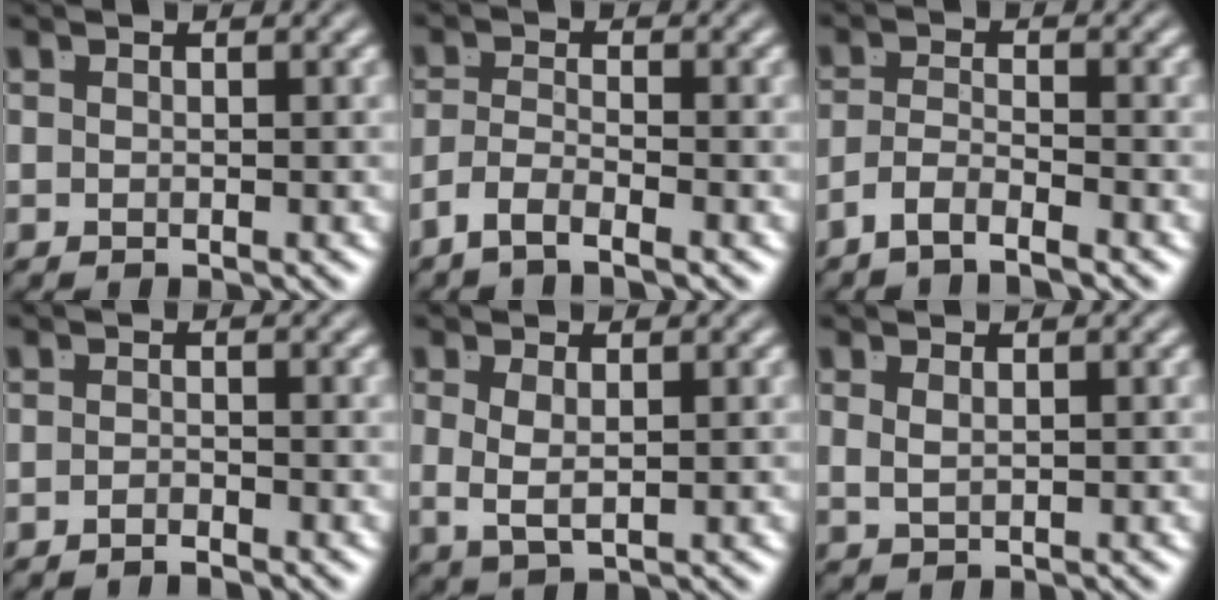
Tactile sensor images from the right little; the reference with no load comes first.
{"total": 2.8, "force": [-2.3, 0.3, 1.6], "torque": [-0.035, -0.015, -0.036]}
{"total": 3.0, "force": [-2.7, 0.5, 1.3], "torque": [-0.026, -0.014, -0.043]}
{"total": 1.4, "force": [-1.2, -0.8, 0.0], "torque": [0.001, -0.007, -0.020]}
{"total": 2.5, "force": [0.1, 1.0, 2.3], "torque": [-0.050, -0.015, 0.015]}
{"total": 0.9, "force": [0.6, -0.4, 0.6], "torque": [-0.010, -0.010, 0.023]}